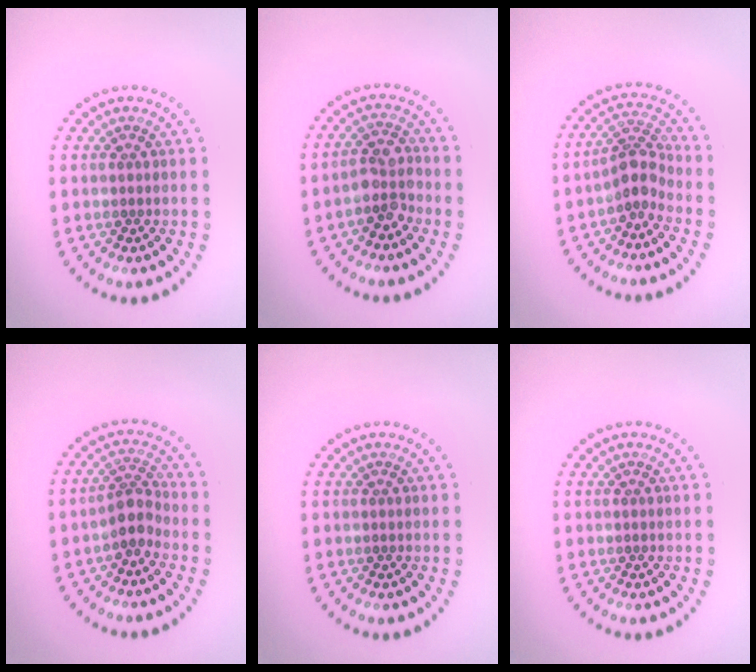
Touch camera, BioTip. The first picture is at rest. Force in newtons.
{"total": 3.0, "press": 2.7, "slide": 1.3}
{"total": 2.9, "press": 2.1, "slide": 1.9}
{"total": 2.5, "press": 2.0, "slide": 1.4}
{"total": 0.0}
{"total": 0.0}